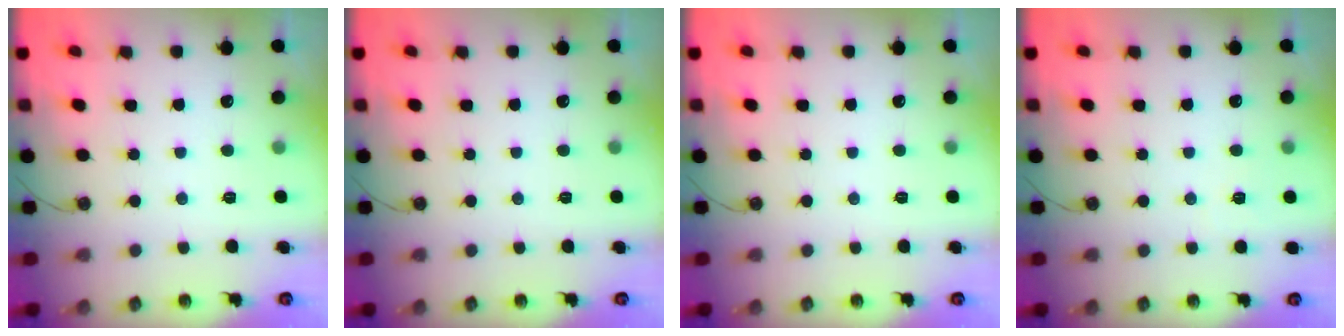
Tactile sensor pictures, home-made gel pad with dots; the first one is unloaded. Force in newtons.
{"total": 0.0}
{"total": 0.0}
{"total": 2.8, "press": 2.7, "slide": 0.9}